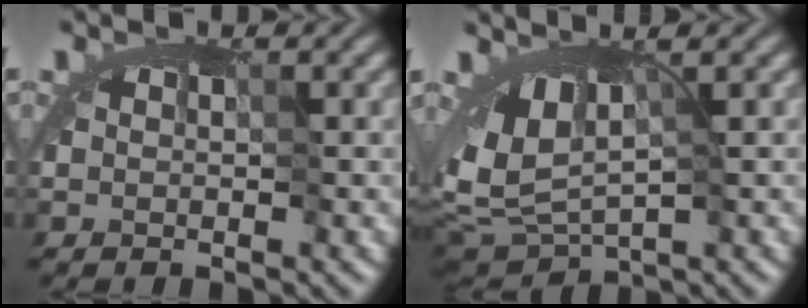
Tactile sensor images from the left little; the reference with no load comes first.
{"total": 5.1, "force": [-0.3, 2.8, 4.3], "torque": [-0.078, -0.010, -0.001]}